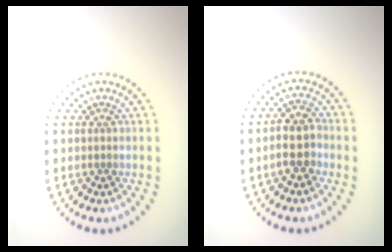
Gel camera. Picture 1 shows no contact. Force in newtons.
{"total": 3.0, "press": 2.7, "slide": 1.2}